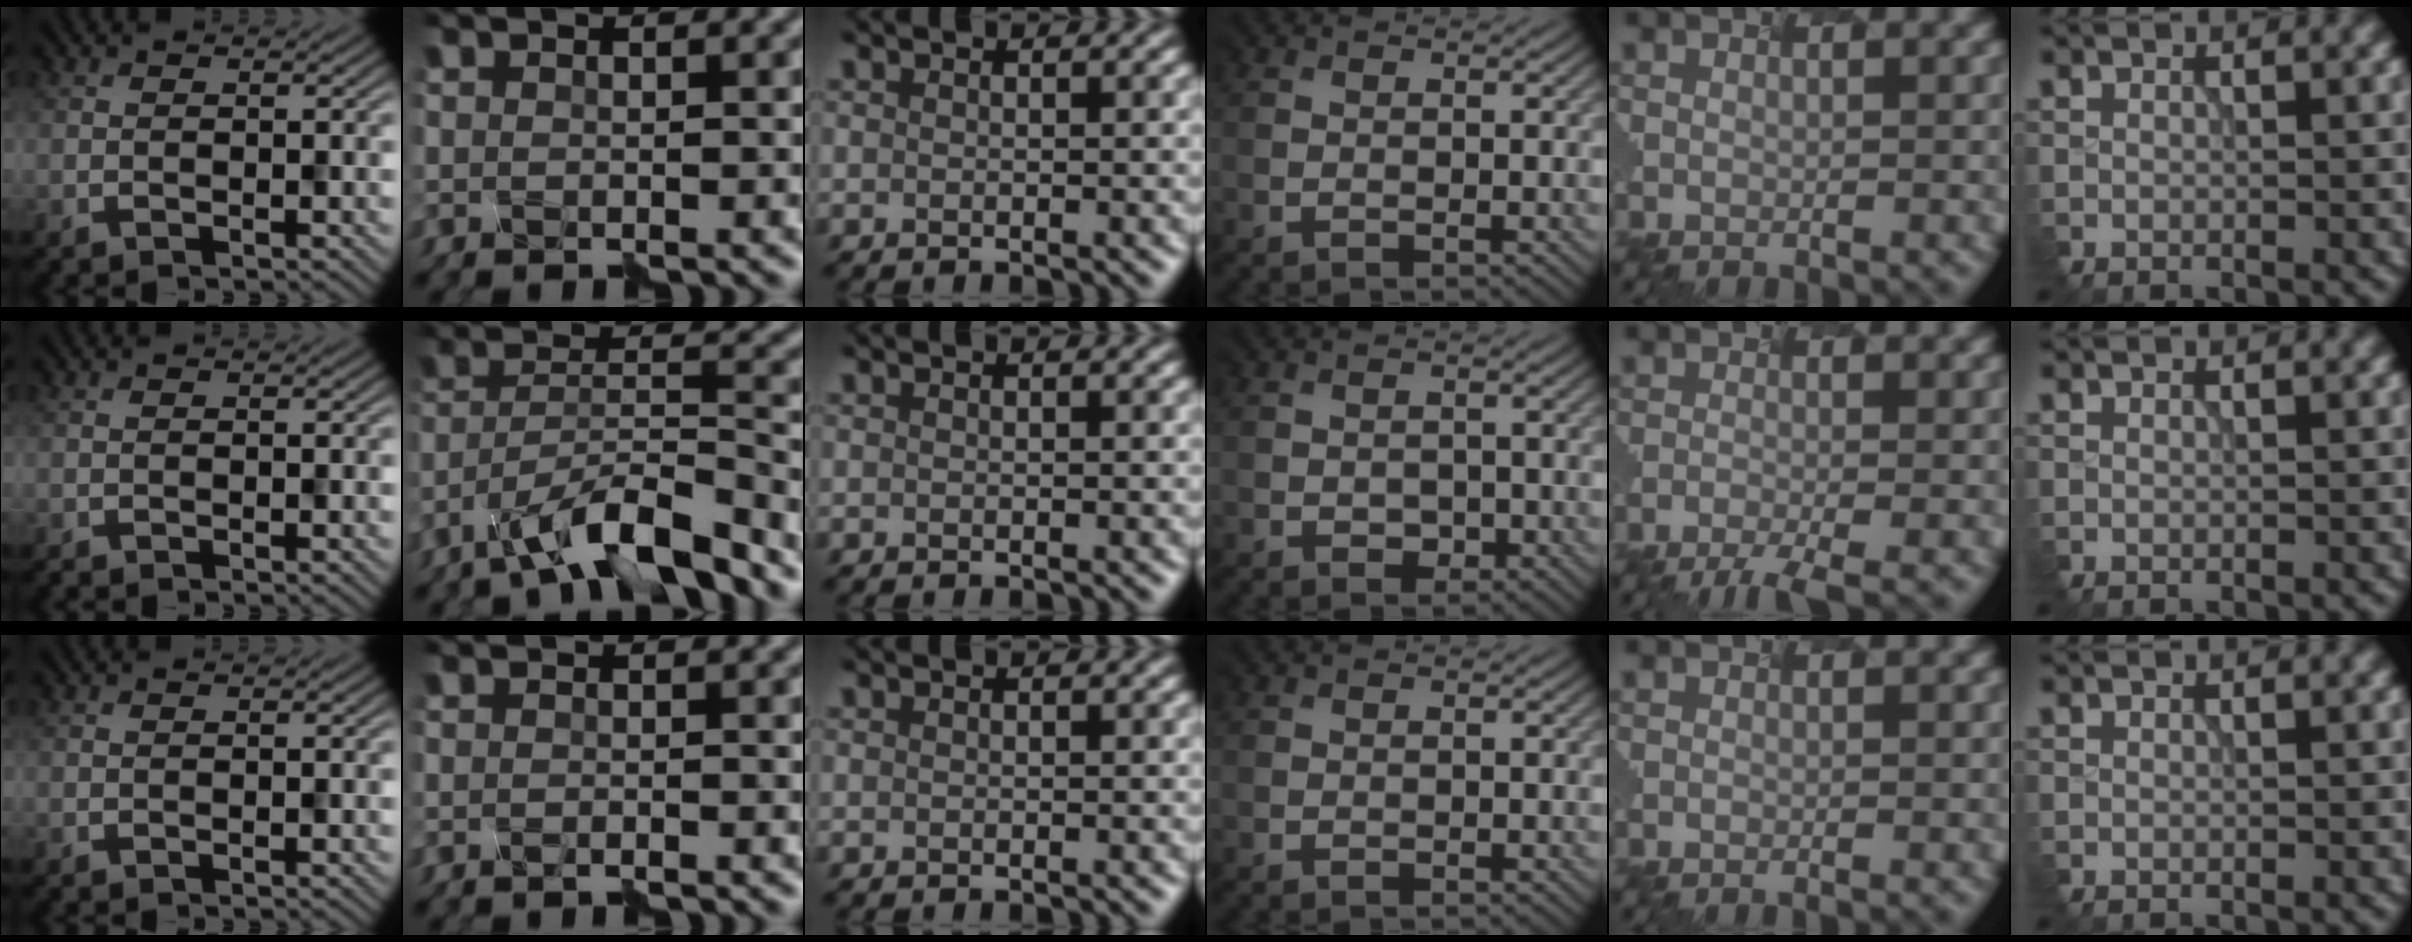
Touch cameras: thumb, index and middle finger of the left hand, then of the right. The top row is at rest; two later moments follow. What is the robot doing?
{"motion": "disassemble", "object": "puzzle pieces"}